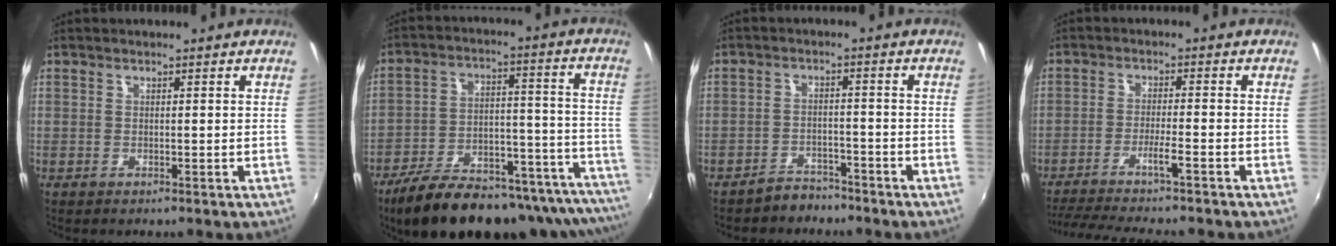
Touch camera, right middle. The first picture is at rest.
{"total": 28.7, "force": [-23.5, 9.0, 13.8], "torque": [-0.191, -0.005, -0.313]}
{"total": 4.2, "force": [-3.8, 1.7, 0.3], "torque": [-0.018, 0.010, -0.060]}
{"total": 10.0, "force": [-8.7, -1.1, 5.0], "torque": [-0.101, -0.012, -0.141]}